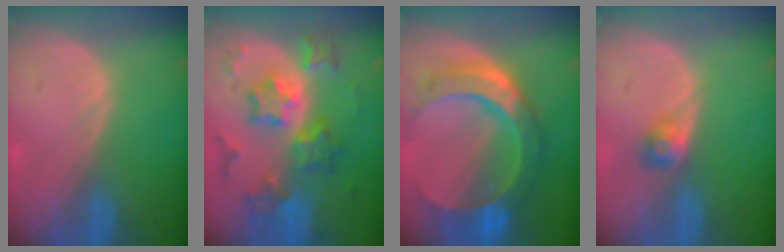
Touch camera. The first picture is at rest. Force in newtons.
{"total": 9.4, "press": 9.4, "slide": 0.8}
{"total": 11.0, "press": 11.0, "slide": 1.1}
{"total": 2.4, "press": 2.3, "slide": 0.7}